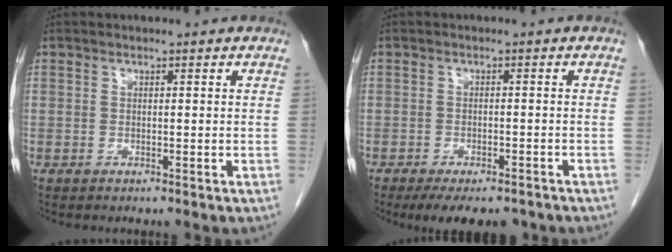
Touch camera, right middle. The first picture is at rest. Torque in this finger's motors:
{"motor_torque": [0.62, -0.47, 0.09, 0.04]}